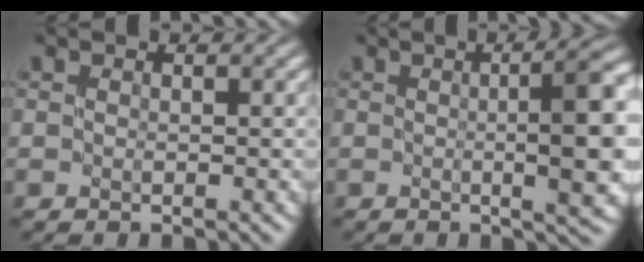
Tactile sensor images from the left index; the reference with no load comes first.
{"total": 10.0, "force": [0.4, 2.9, 9.6], "torque": [-0.094, 0.012, 0.004]}